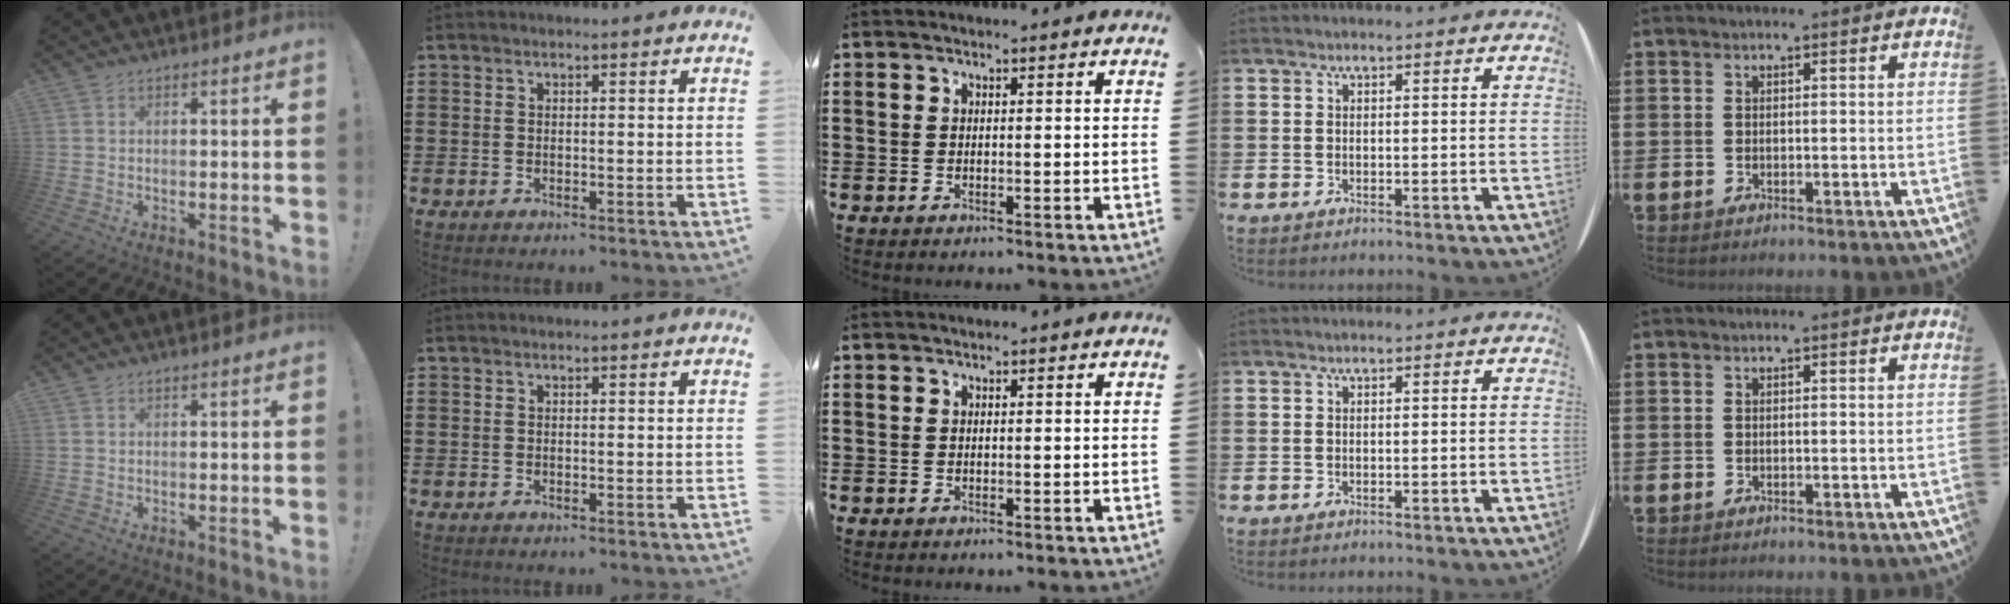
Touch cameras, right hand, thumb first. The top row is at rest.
{}